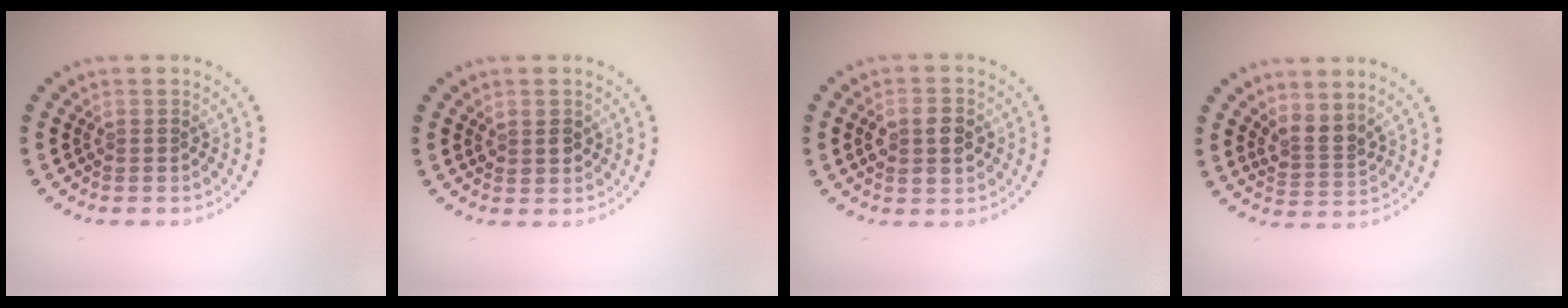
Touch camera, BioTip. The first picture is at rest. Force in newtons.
{"total": 1.5, "press": 1.4, "slide": 0.4}
{"total": 3.7, "press": 3.7, "slide": 0.0}
{"total": 2.5, "press": 1.9, "slide": 1.6}